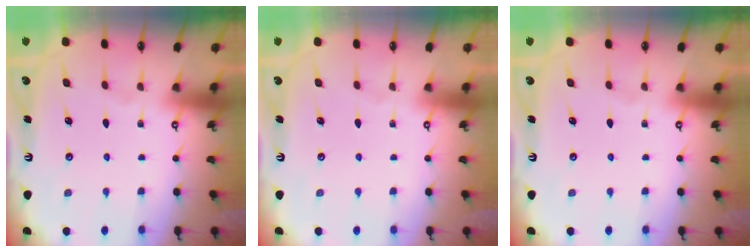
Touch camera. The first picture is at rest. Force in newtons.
{"total": 0.0}
{"total": 0.0}